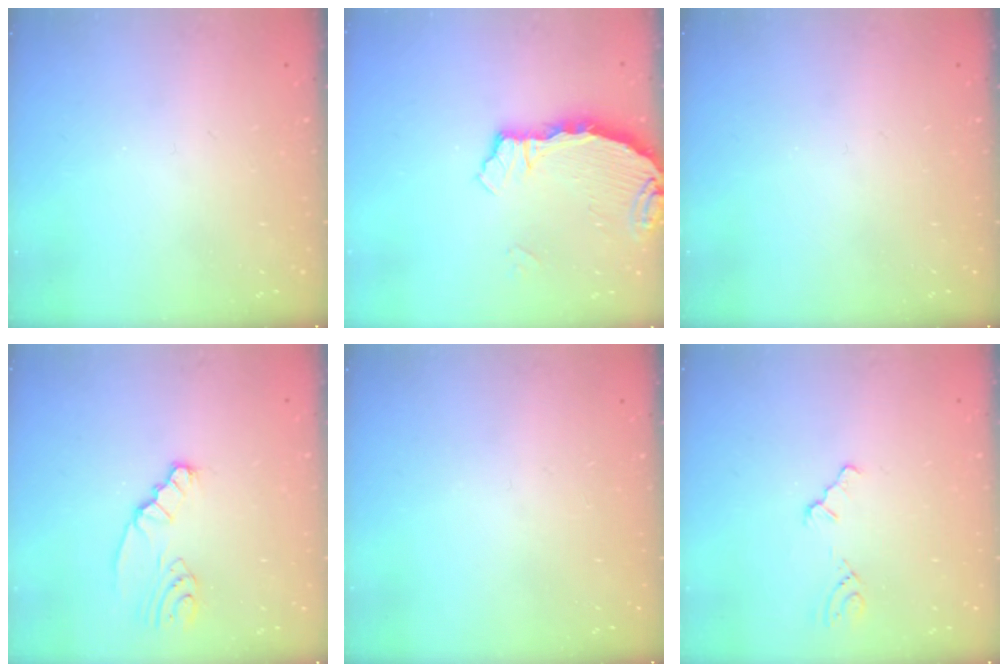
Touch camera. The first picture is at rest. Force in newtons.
{"total": 3.4, "press": 3.4, "slide": 0.4}
{"total": 0.0}
{"total": 2.4, "press": 2.4, "slide": 0.3}
{"total": 0.0}
{"total": 1.8, "press": 1.8, "slide": 0.3}